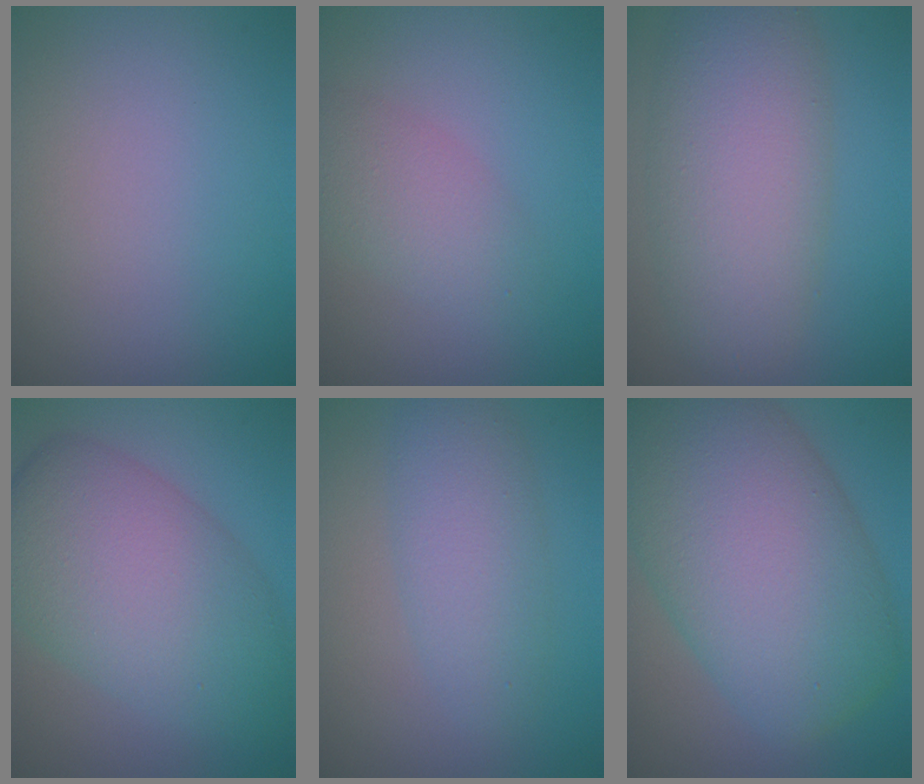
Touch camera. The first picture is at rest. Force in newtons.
{"total": 3.0, "press": 3.0, "slide": 0.1}
{"total": 8.0, "press": 8.0, "slide": 0.5}
{"total": 9.8, "press": 9.8, "slide": 0.1}
{"total": 3.9, "press": 3.9, "slide": 0.2}
{"total": 13.6, "press": 13.6, "slide": 0.3}